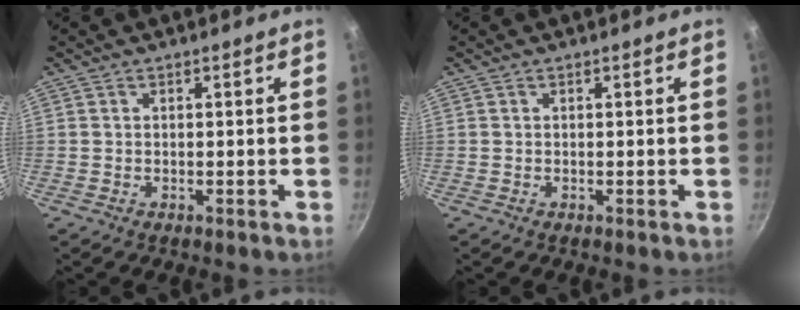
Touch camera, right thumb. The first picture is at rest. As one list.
[{"total": 0.0}]